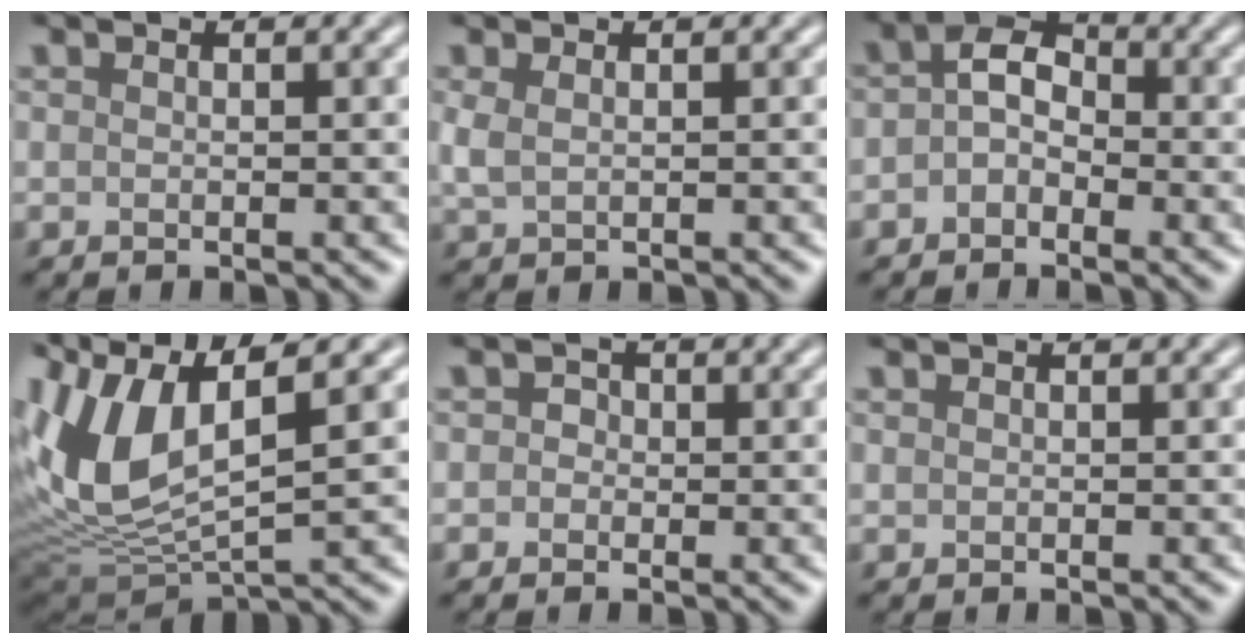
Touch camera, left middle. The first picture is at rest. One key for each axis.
{"total": 1.5, "fx": 0.3, "fy": 0.8, "fz": 1.2, "tx": -0.035, "ty": 0.000, "tz": 0.008}
{"total": 3.1, "fx": -0.9, "fy": 2.2, "fz": 2.0, "tx": -0.036, "ty": 0.007, "tz": -0.028}
{"total": 10.9, "fx": 2.2, "fy": 4.8, "fz": 9.6, "tx": -0.219, "ty": 0.000, "tz": 0.044}
{"total": 1.4, "fx": 0.1, "fy": 1.3, "fz": 0.5, "tx": 0.005, "ty": 0.001, "tz": -0.015}
{"total": 0.0}